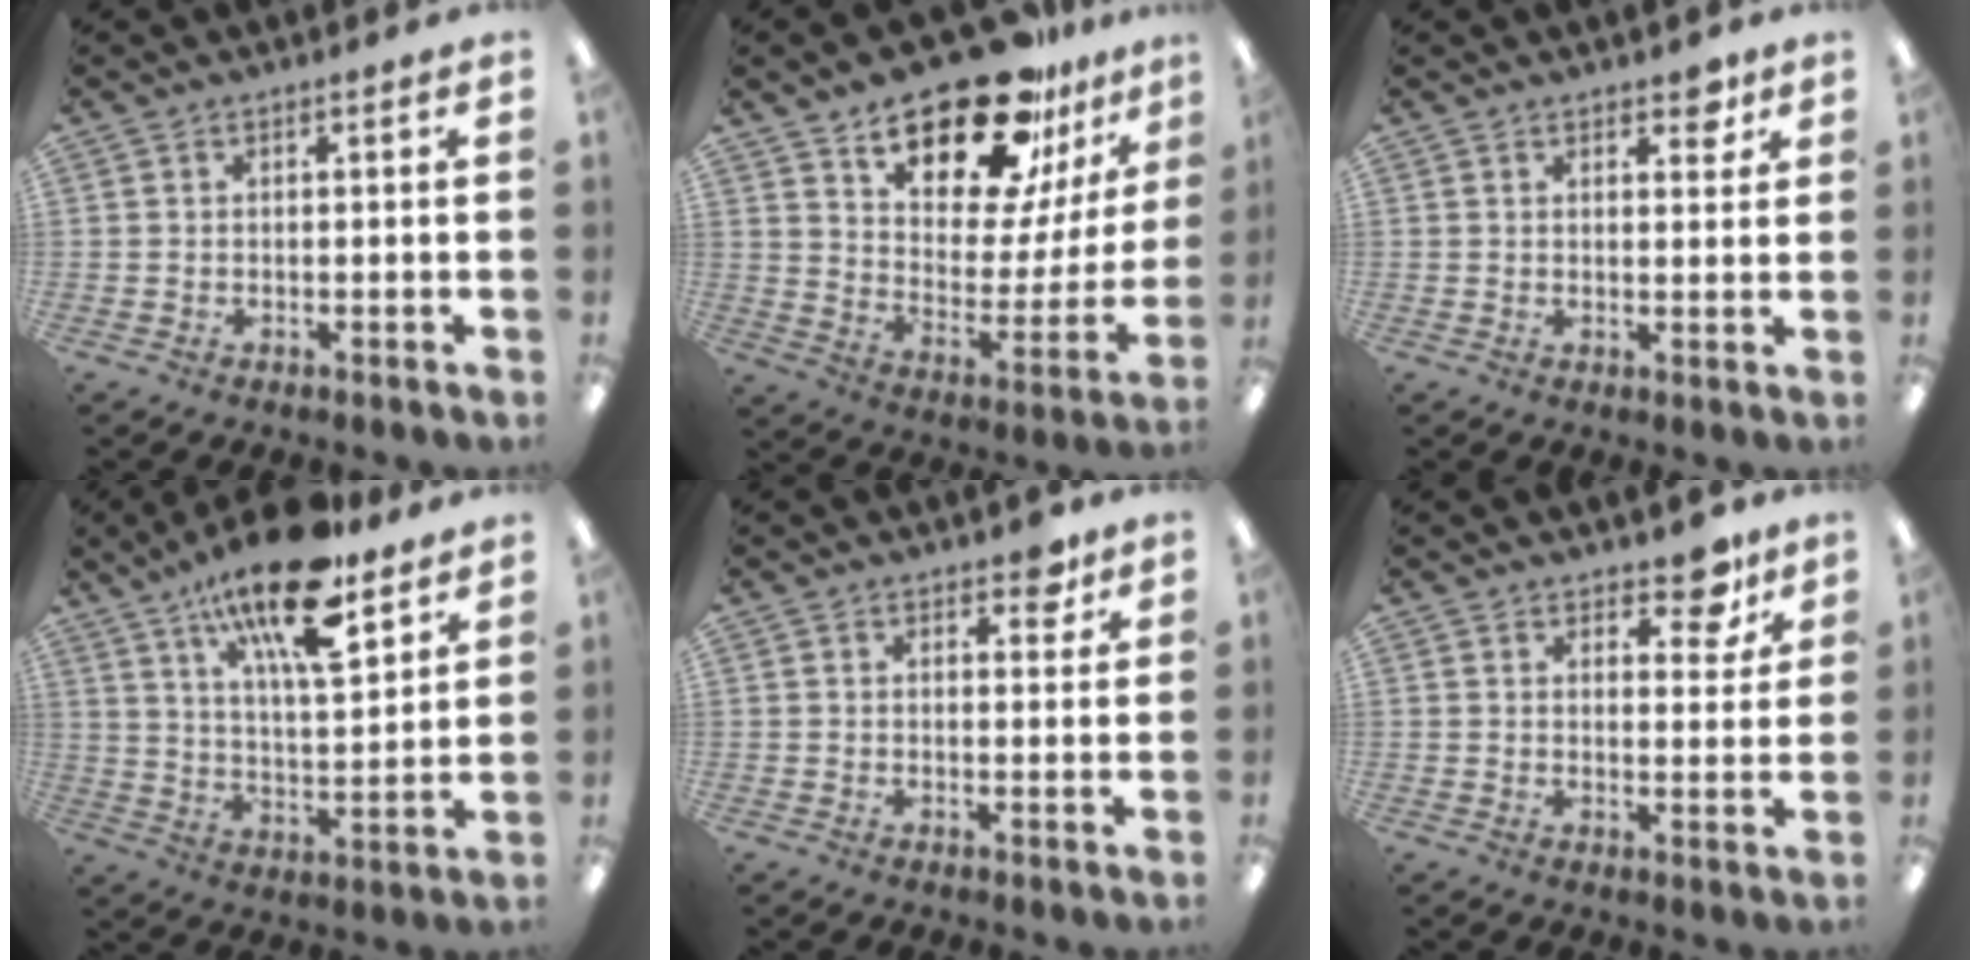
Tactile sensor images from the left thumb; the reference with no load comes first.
{"total": 23.0, "force": [17.4, 8.9, 12.0], "torque": [-0.188, -0.115, 0.298]}
{"total": 3.7, "force": [2.7, 1.7, 1.8], "torque": [-0.010, -0.011, 0.043]}
{"total": 19.0, "force": [12.9, 6.0, 12.6], "torque": [-0.217, -0.067, 0.214]}
{"total": 3.8, "force": [2.8, 1.8, 1.9], "torque": [-0.011, -0.012, 0.045]}
{"total": 7.5, "force": [5.7, 3.3, 3.6], "torque": [-0.030, -0.036, 0.095]}